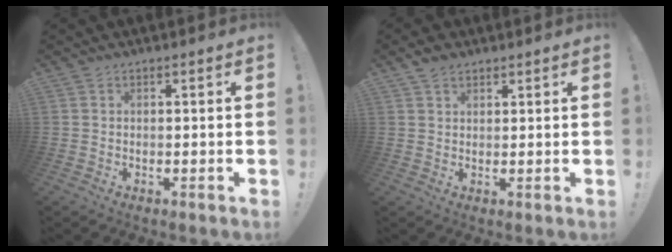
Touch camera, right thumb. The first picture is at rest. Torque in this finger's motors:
{"motor_torque": [-0.31, 0.35, 0.32, 0.13, 0.00]}